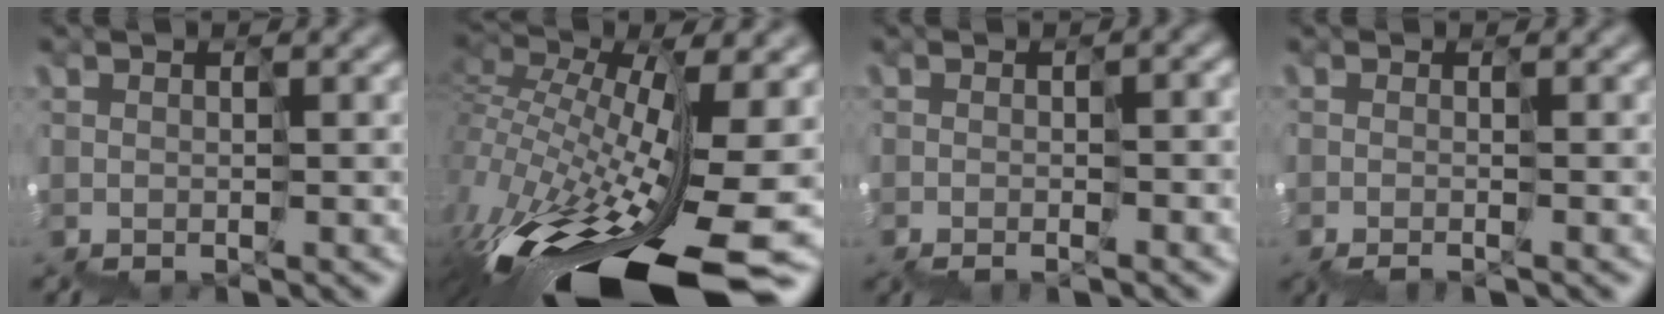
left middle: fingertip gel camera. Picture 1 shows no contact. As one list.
[{"total": 11.7, "force": [-6.0, 3.7, 9.3], "torque": [-0.199, 0.006, -0.118]}, {"total": 0.8, "force": [-0.7, 0.1, 0.4], "torque": [0.010, 0.008, -0.008]}, {"total": 1.5, "force": [-0.4, -0.8, -1.2], "torque": [0.029, -0.004, -0.005]}]